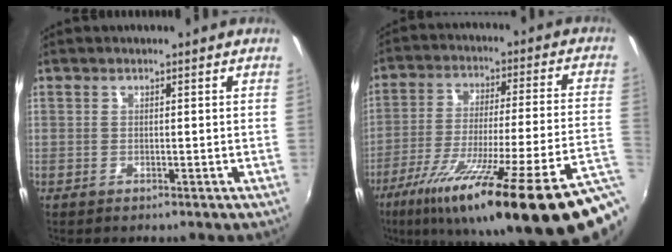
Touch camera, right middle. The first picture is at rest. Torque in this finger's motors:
{"motor_torque": [1.22, -0.92, 1.05, 0.21]}